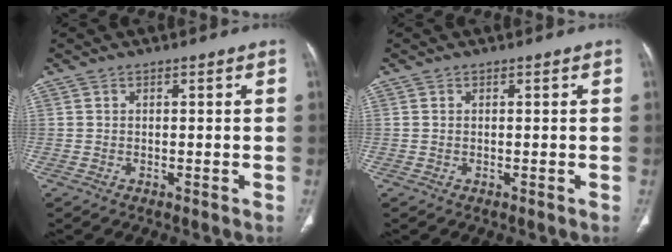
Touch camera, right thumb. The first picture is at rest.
{"total": 0.0}